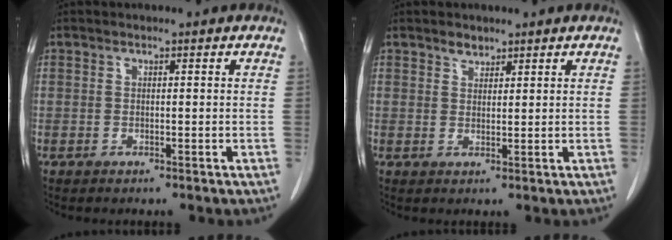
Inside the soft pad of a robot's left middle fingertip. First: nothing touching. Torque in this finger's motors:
{"motor_torque": [0.16, 0.01, -0.13, -0.03]}